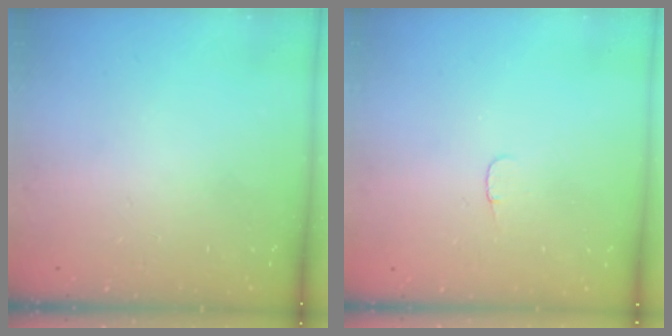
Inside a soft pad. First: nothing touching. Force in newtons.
{"total": 3.1, "press": 3.1, "slide": 0.3}